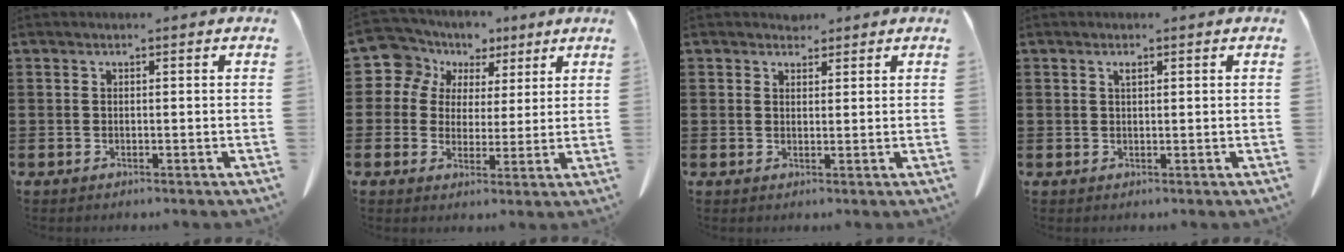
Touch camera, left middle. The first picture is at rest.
{"total": 7.4, "force": [4.0, 6.2, 1.0], "torque": [-0.068, -0.016, 0.074]}
{"total": 1.8, "force": [1.6, 0.7, 0.1], "torque": [0.002, -0.001, 0.031]}
{"total": 0.9, "force": [0.5, 0.2, 0.7], "torque": [-0.017, 0.000, 0.009]}